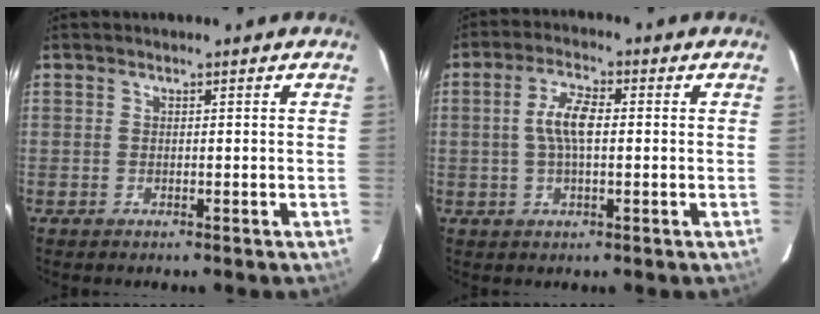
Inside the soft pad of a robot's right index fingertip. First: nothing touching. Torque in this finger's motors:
{"motor_torque": [0.56, -0.22, 0.27, 0.11]}